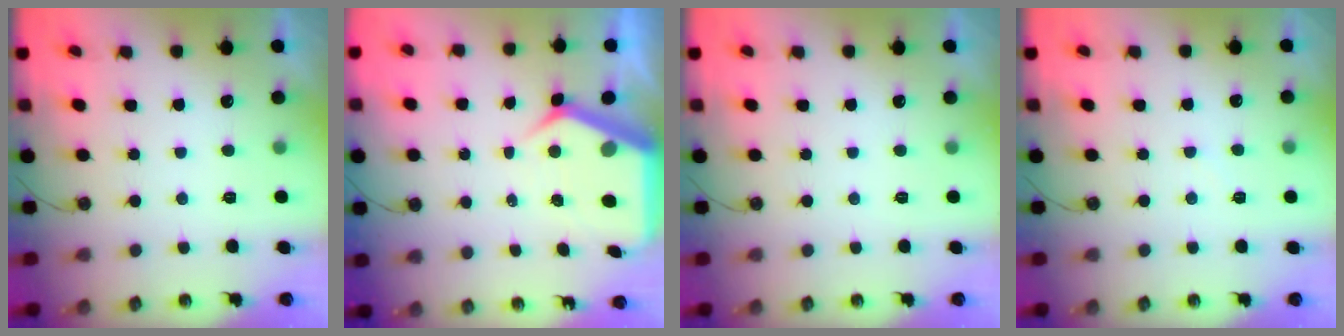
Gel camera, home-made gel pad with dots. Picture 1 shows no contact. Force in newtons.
{"total": 8.1, "press": 8.0, "slide": 0.9}
{"total": 0.0}
{"total": 2.9, "press": 2.9, "slide": 0.5}